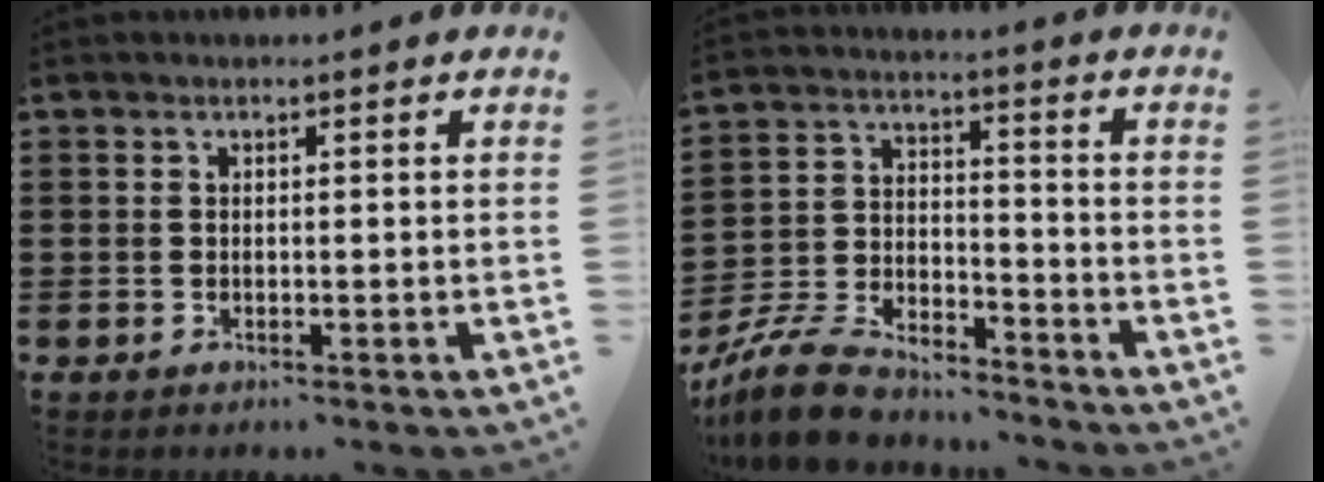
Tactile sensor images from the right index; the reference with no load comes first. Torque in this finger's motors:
{"motor_torque": [-0.23, 0.27, 0.38, 0.03]}